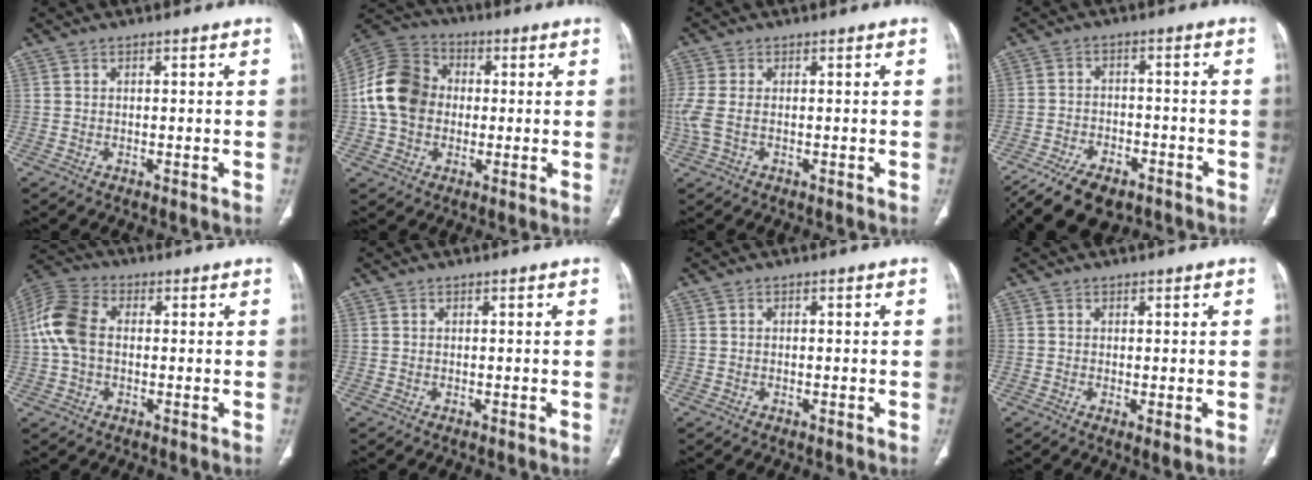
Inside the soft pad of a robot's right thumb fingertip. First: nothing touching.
{"total": 13.9, "force": [0.1, 11.2, 8.3], "torque": [-0.146, 0.030, -0.007]}
{"total": 4.7, "force": [-0.5, 2.7, 3.8], "torque": [-0.123, 0.002, -0.006]}
{"total": 14.0, "force": [-10.1, 6.8, 7.0], "torque": [-0.117, 0.040, -0.159]}
{"total": 10.0, "force": [0.4, 6.8, 7.4], "torque": [-0.165, 0.027, 0.000]}
{"total": 0.0}
{"total": 0.0}
{"total": 1.8, "force": [-0.2, 0.4, 1.7], "torque": [-0.035, -0.010, -0.003]}